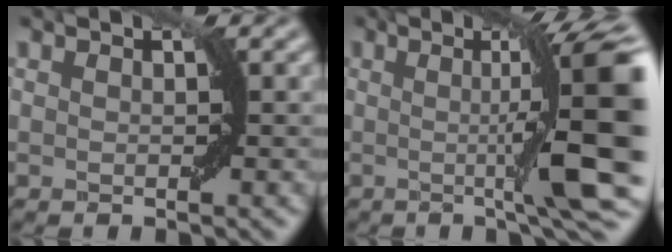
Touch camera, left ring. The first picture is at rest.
{"total": 11.2, "force": [-1.5, 2.6, 10.8], "torque": [-0.153, -0.001, -0.022]}